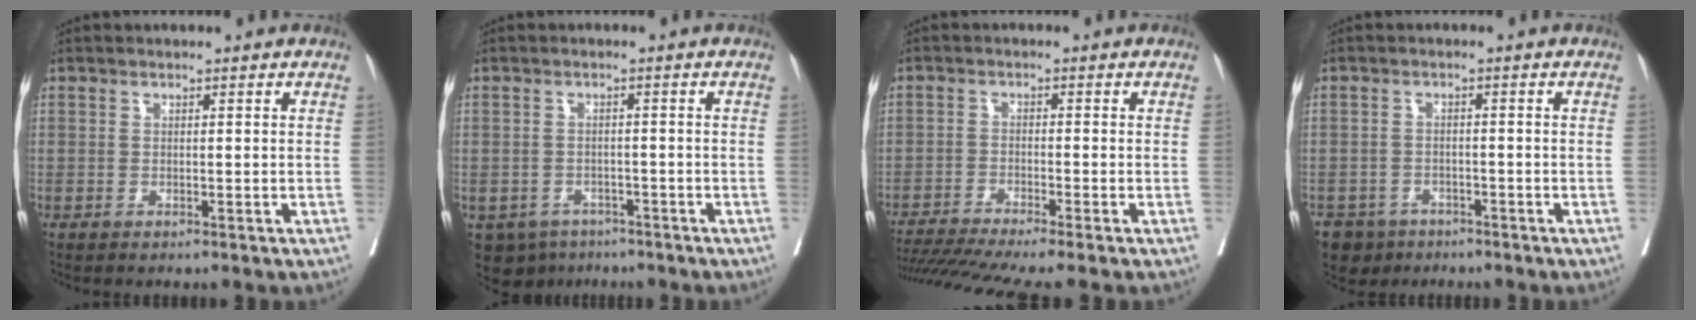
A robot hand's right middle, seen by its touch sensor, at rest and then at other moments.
{"total": 7.4, "force": [-4.9, 5.2, 1.9], "torque": [-0.040, 0.000, -0.067]}
{"total": 11.8, "force": [-10.0, -1.2, 6.0], "torque": [-0.082, -0.019, -0.159]}
{"total": 6.1, "force": [-4.4, 4.0, 0.8], "torque": [-0.010, 0.003, -0.072]}